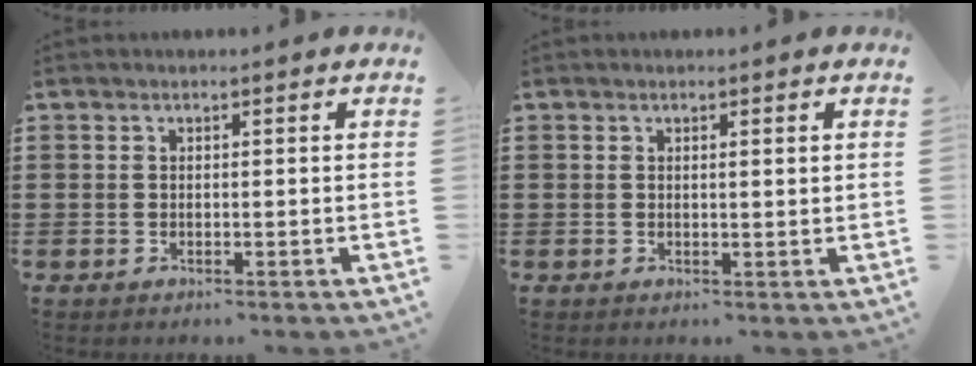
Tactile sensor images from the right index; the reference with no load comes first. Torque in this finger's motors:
{"motor_torque": [-0.36, 0.13, -0.01, -0.01]}